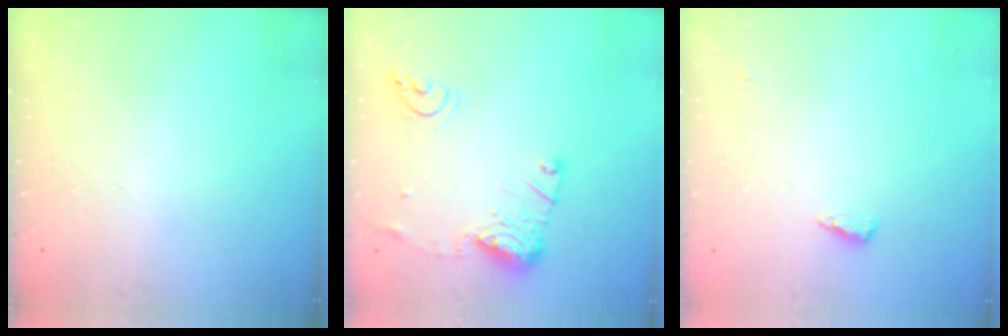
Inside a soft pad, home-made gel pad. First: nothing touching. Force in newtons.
{"total": 12.9, "press": 12.8, "slide": 1.5}
{"total": 8.7, "press": 5.7, "slide": 6.5}